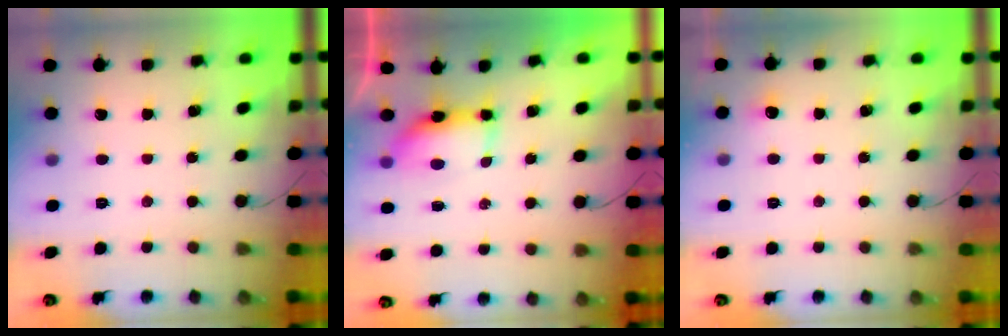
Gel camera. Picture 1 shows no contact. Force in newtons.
{"total": 13.7, "press": 8.7, "slide": 10.5}
{"total": 3.6, "press": 3.4, "slide": 1.3}